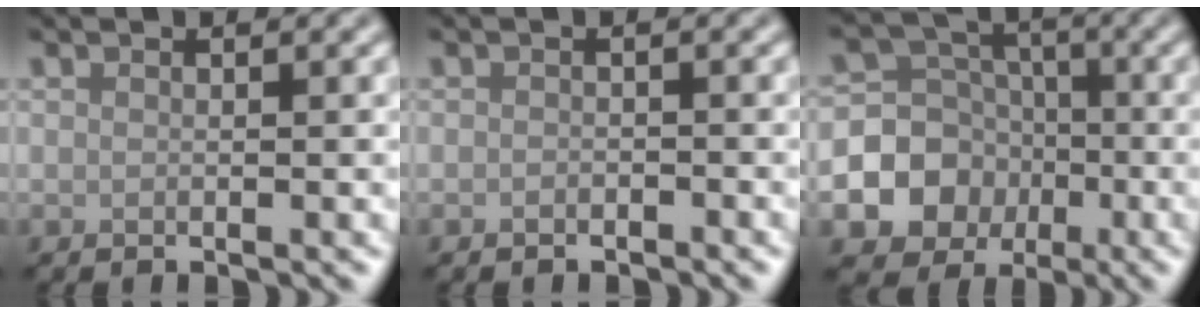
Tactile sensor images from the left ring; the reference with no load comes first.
{"total": 0.6, "force": [-0.4, 0.3, 0.1], "torque": [-0.001, -0.002, -0.007]}
{"total": 10.5, "force": [-3.7, 9.5, 2.4], "torque": [-0.044, -0.024, -0.086]}